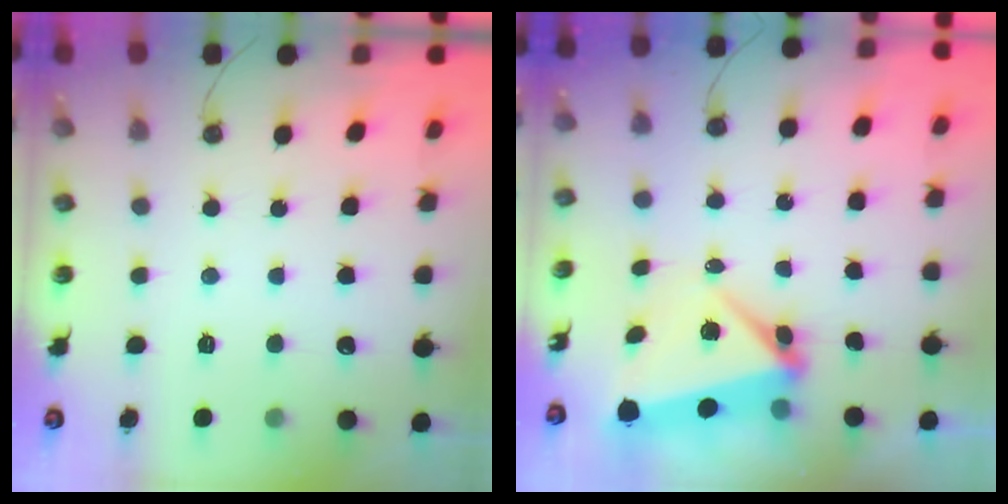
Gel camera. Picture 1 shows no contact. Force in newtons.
{"total": 5.4, "press": 5.3, "slide": 1.3}